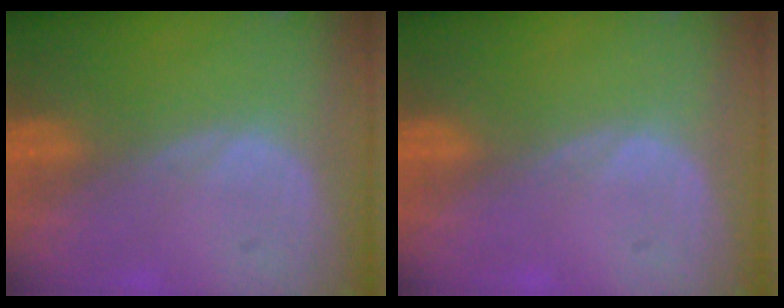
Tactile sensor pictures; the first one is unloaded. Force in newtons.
{"total": 0.6, "press": 0.1, "slide": 0.6}